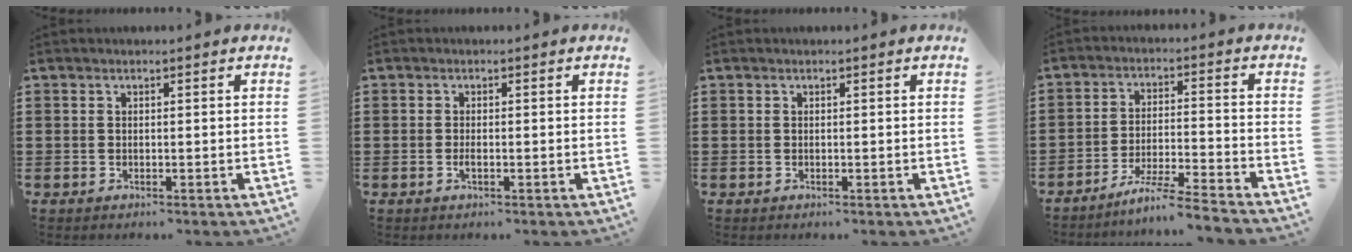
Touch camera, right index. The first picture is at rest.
{"total": 1.0, "force": [-0.3, 0.2, 0.9], "torque": [-0.018, -0.002, -0.005]}
{"total": 0.0}
{"total": 6.1, "force": [-5.4, -1.0, 2.5], "torque": [-0.052, -0.018, -0.105]}